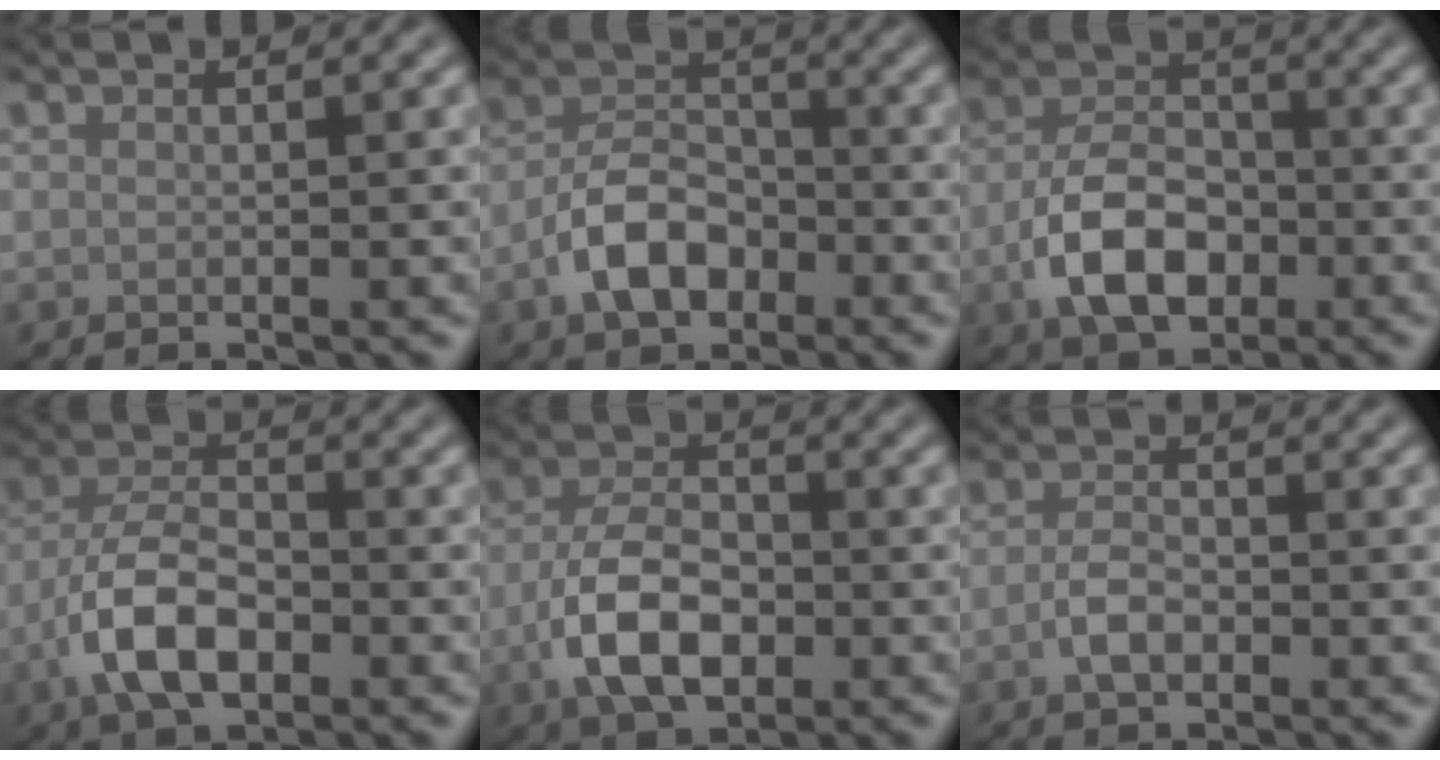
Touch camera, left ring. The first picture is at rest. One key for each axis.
{"total": 5.2, "fx": -2.5, "fy": 3.2, "fz": 3.3, "tx": -0.059, "ty": 0.008, "tz": -0.053}
{"total": 6.8, "fx": -2.3, "fy": 4.2, "fz": 4.8, "tx": -0.093, "ty": -0.001, "tz": -0.047}
{"total": 6.4, "fx": -2.7, "fy": 3.1, "fz": 4.8, "tx": -0.092, "ty": 0.004, "tz": -0.061}
{"total": 6.4, "fx": -2.2, "fy": 3.6, "fz": 4.9, "tx": -0.095, "ty": 0.000, "tz": -0.048}
{"total": 2.3, "fx": -0.9, "fy": 1.2, "fz": 1.7, "tx": -0.036, "ty": 0.002, "tz": -0.022}